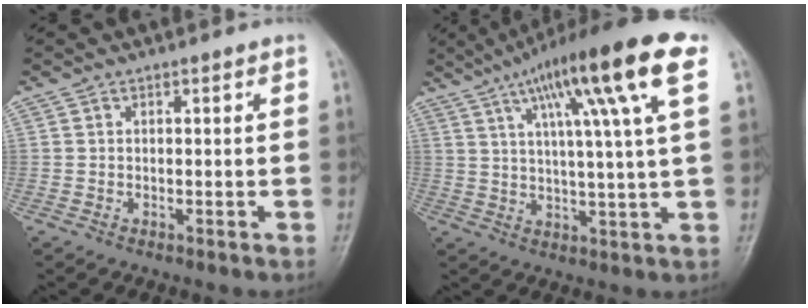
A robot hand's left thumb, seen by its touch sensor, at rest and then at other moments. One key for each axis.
{"total": 17.5, "fx": 7.8, "fy": 1.7, "fz": 15.6, "tx": -0.244, "ty": -0.001, "tz": 0.116}